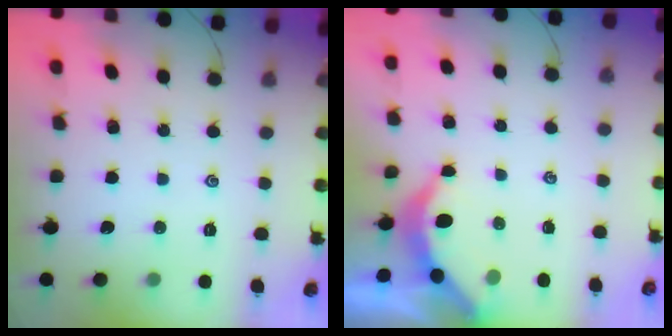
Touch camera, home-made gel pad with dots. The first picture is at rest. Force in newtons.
{"total": 3.8, "press": 3.8, "slide": 0.5}